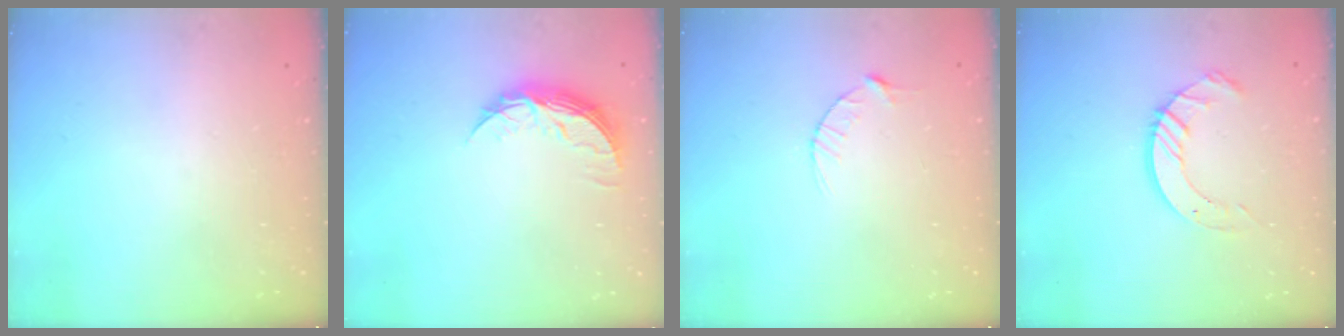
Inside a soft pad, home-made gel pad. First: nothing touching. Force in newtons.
{"total": 8.2, "press": 8.2, "slide": 0.5}
{"total": 2.9, "press": 2.9, "slide": 0.4}
{"total": 8.8, "press": 8.8, "slide": 0.9}